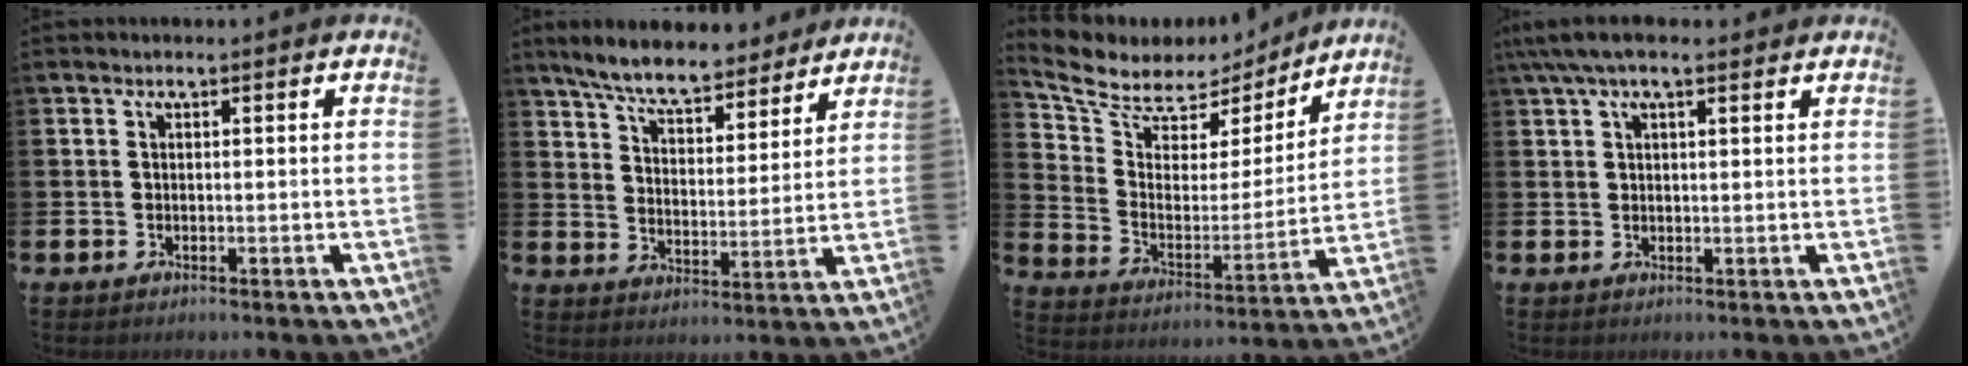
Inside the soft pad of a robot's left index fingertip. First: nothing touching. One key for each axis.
{"total": 7.7, "fx": 7.1, "fy": 1.6, "fz": 2.5, "tx": -0.075, "ty": -0.042, "tz": 0.124}
{"total": 7.2, "fx": 6.4, "fy": 3.2, "fz": 1.0, "tx": -0.069, "ty": -0.048, "tz": 0.111}
{"total": 4.4, "fx": 3.0, "fy": 1.4, "fz": 2.9, "tx": -0.061, "ty": 0.002, "tz": 0.054}